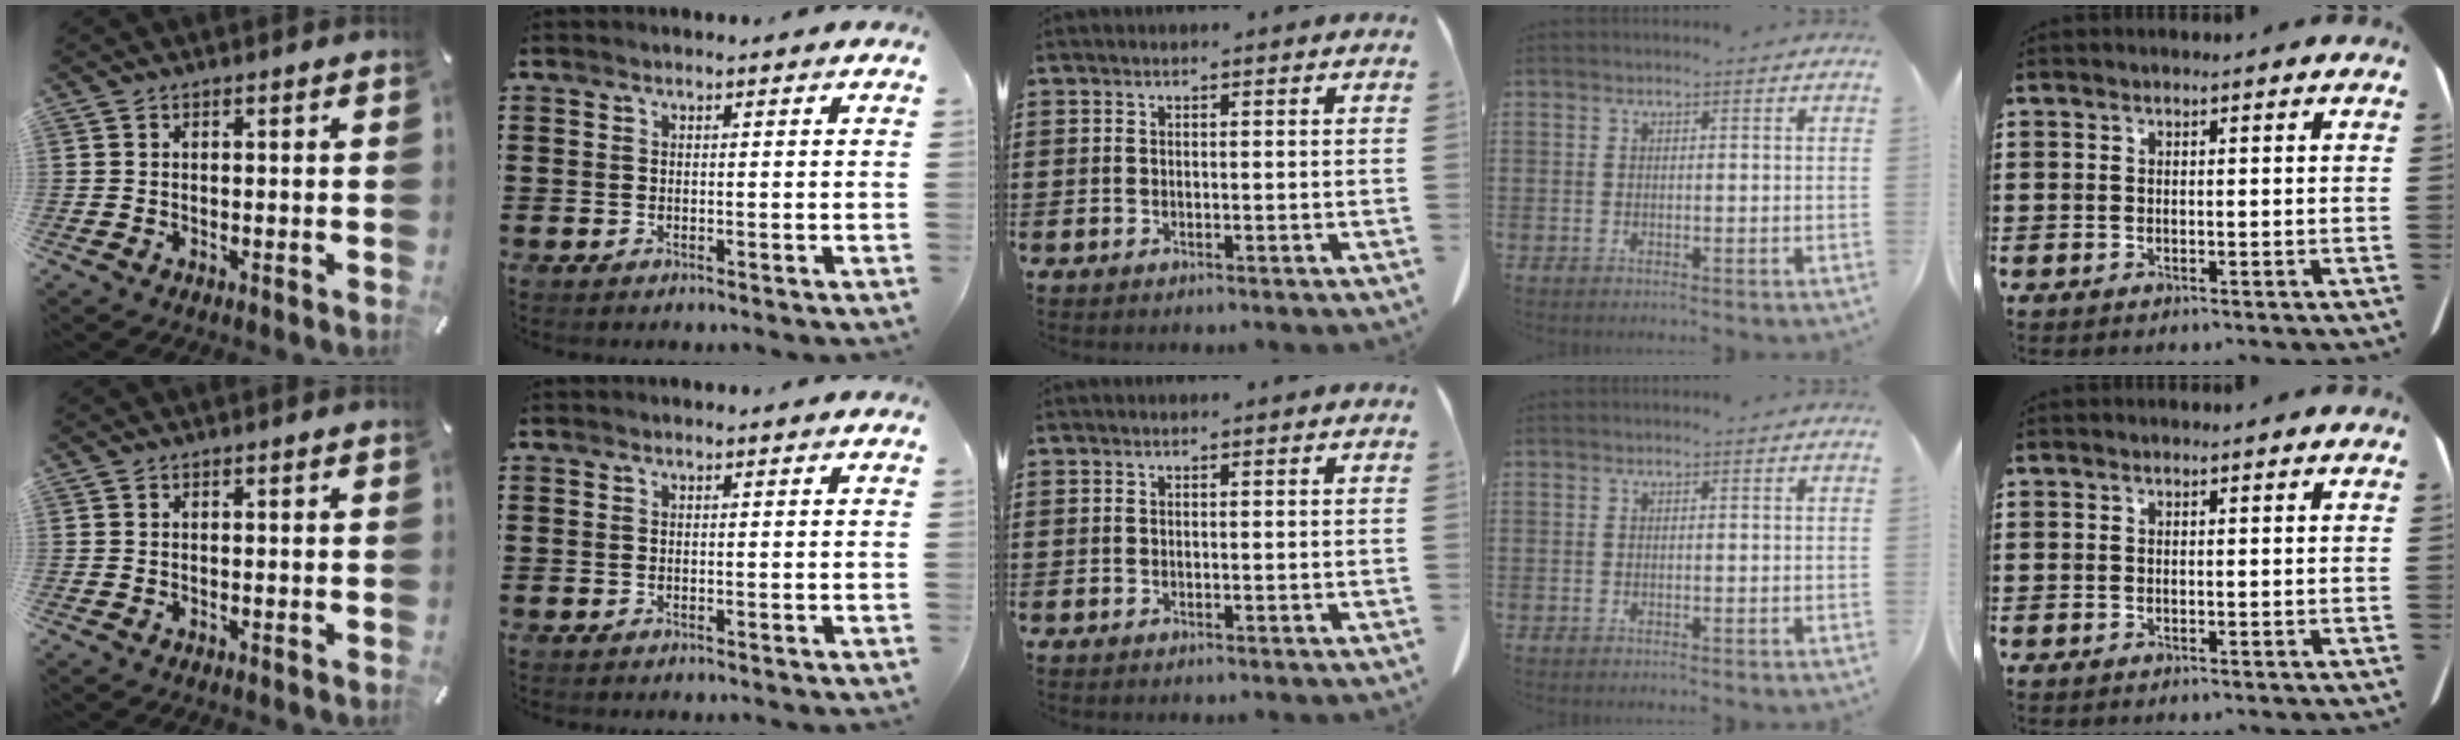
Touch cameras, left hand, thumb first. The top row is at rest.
{}